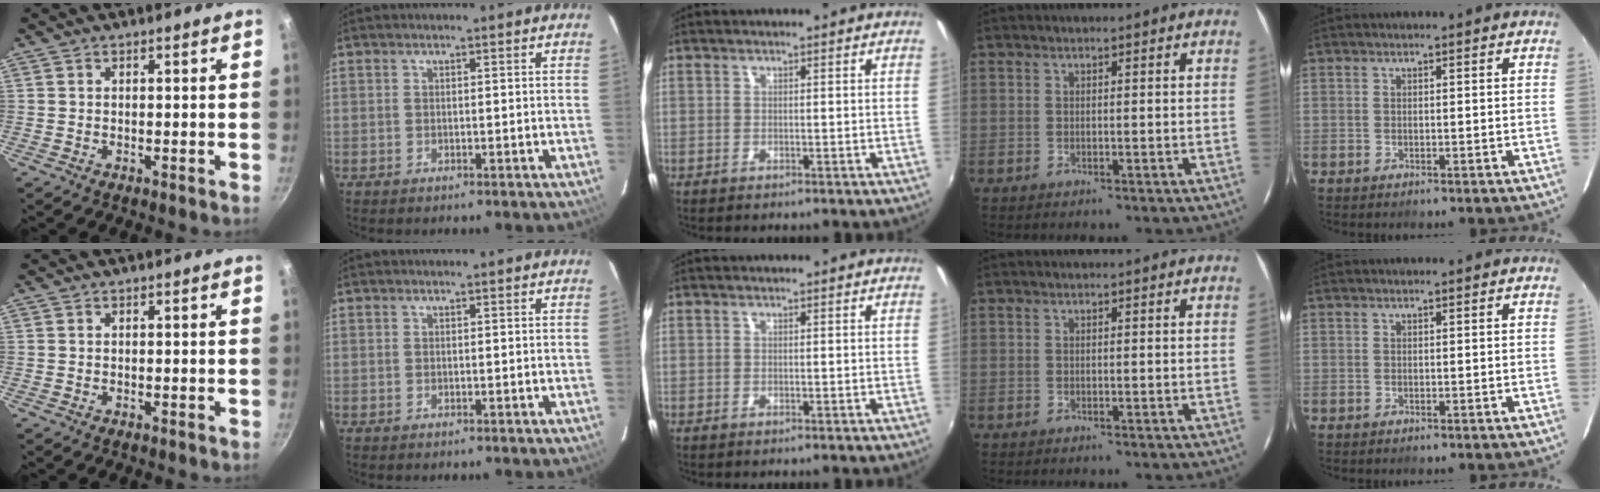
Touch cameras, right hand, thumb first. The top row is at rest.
{}